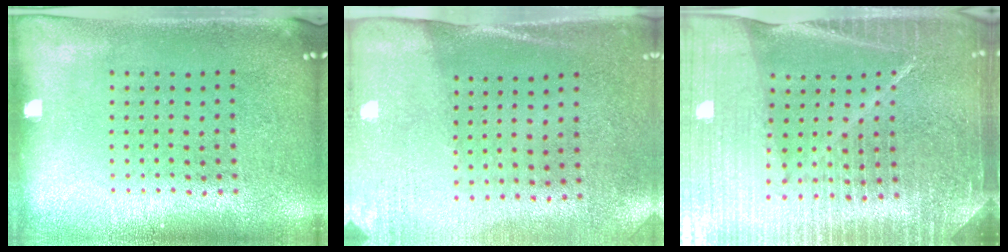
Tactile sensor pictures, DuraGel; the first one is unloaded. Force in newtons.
{"total": 2.6, "press": 2.3, "slide": 1.3}
{"total": 6.1, "press": 5.3, "slide": 2.9}